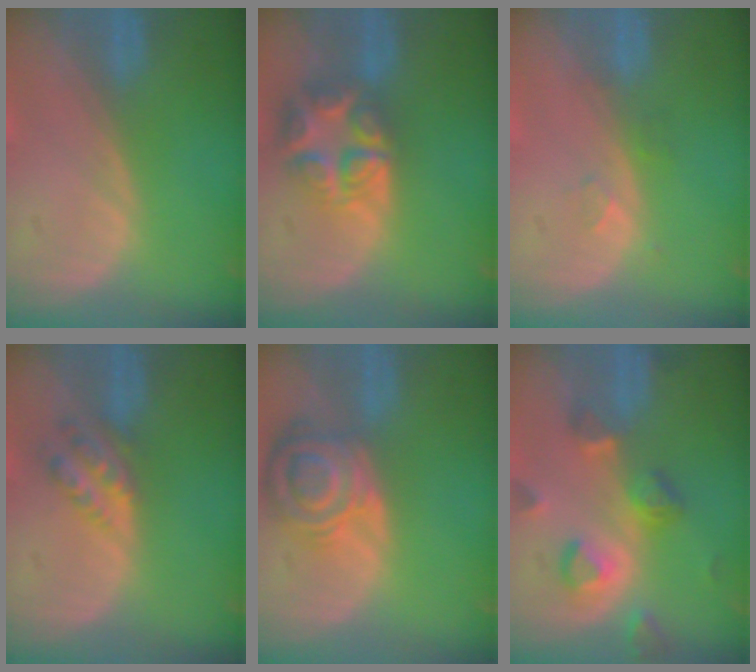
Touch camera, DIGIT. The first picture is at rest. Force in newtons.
{"total": 8.2, "press": 7.2, "slide": 3.9}
{"total": 1.9, "press": 1.6, "slide": 1.0}
{"total": 4.5, "press": 4.0, "slide": 2.0}
{"total": 8.4, "press": 7.4, "slide": 3.9}
{"total": 7.1, "press": 6.9, "slide": 1.6}